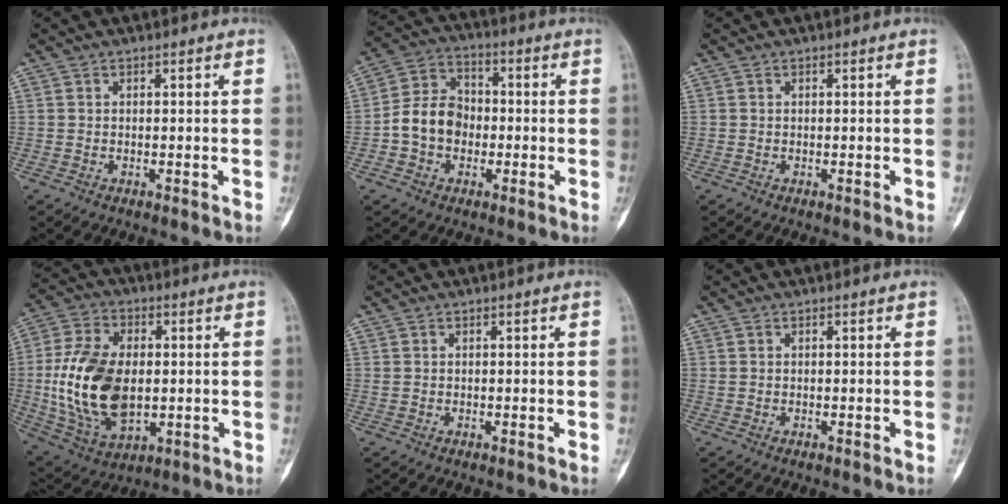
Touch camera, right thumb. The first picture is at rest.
{"total": 9.7, "force": [-1.6, 7.8, 5.5], "torque": [-0.080, 0.035, -0.041]}
{"total": 0.0}
{"total": 19.2, "force": [-0.6, 11.8, 15.2], "torque": [-0.290, -0.005, 0.004]}
{"total": 0.0}
{"total": 0.0}